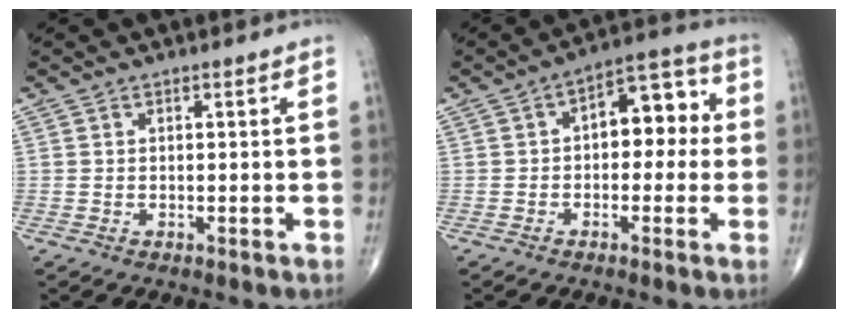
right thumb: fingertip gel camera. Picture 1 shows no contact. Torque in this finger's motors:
{"motor_torque": [-0.59, 0.57, 0.50, 0.29, 0.14]}